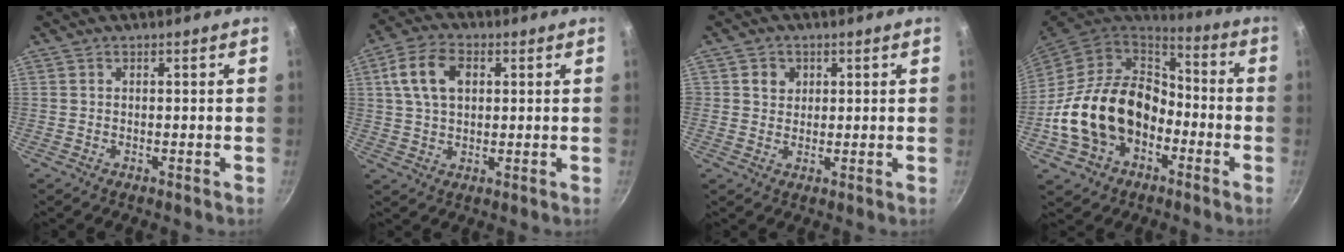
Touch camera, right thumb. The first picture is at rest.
{"total": 9.8, "force": [2.6, 6.3, 7.0], "torque": [-0.120, 0.010, 0.041]}
{"total": 3.4, "force": [1.1, 3.1, 1.0], "torque": [0.005, 0.001, 0.015]}
{"total": 20.8, "force": [-5.3, 15.4, 12.9], "torque": [-0.209, 0.056, -0.088]}